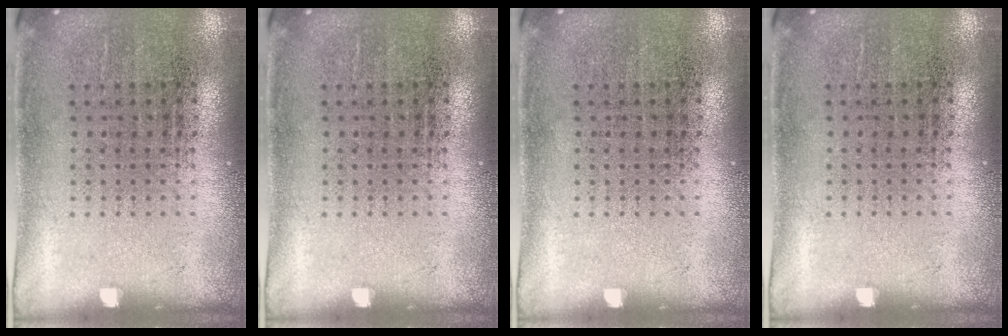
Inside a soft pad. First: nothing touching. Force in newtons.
{"total": 0.0}
{"total": 0.0}
{"total": 0.0}